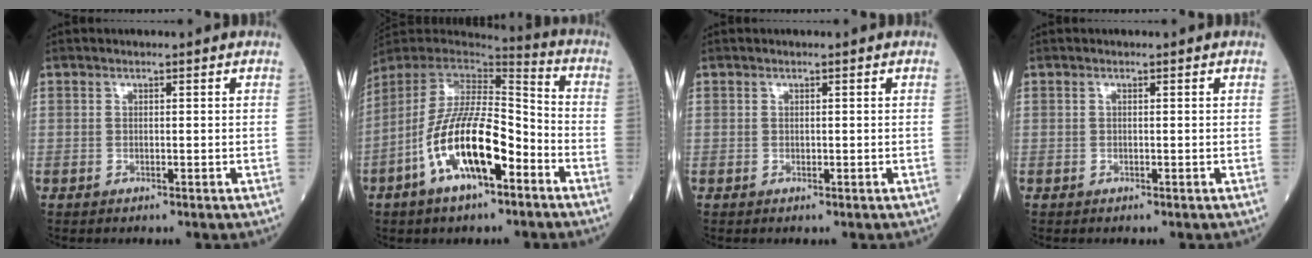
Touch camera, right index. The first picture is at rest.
{"total": 16.2, "force": [-6.9, 4.7, 13.9], "torque": [-0.276, 0.001, -0.123]}
{"total": 0.0}
{"total": 0.0}